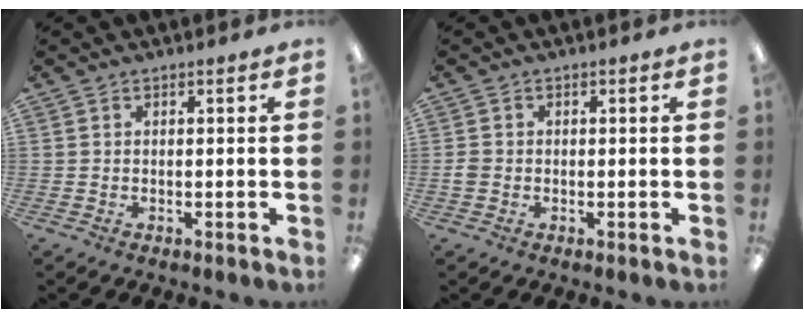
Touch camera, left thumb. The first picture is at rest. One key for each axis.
{"total": 1.6, "fx": -0.4, "fy": 1.4, "fz": 0.8, "tx": -0.013, "ty": 0.003, "tz": -0.007}